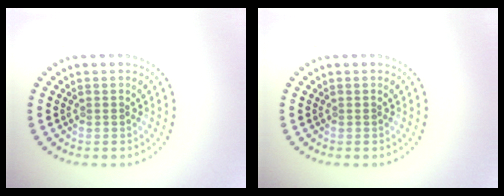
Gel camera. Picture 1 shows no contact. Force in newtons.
{"total": 0.0}